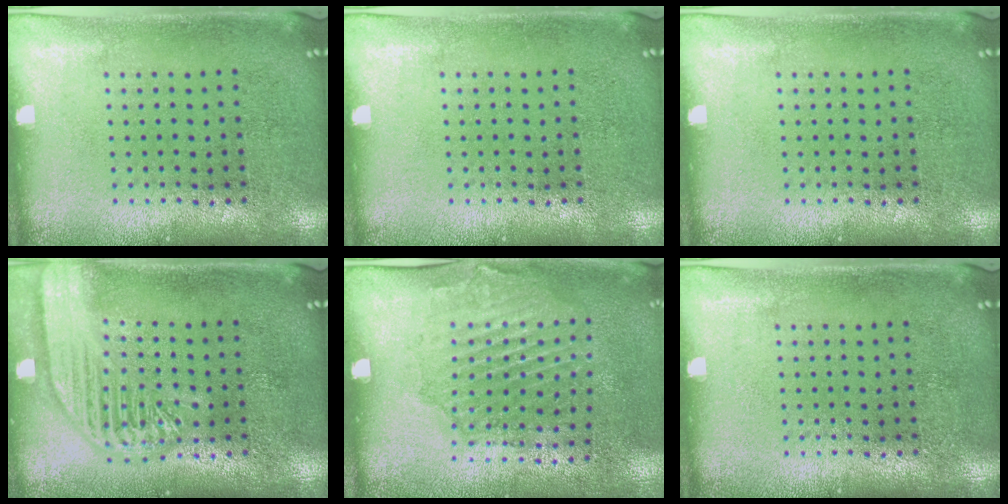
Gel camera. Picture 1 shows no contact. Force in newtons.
{"total": 0.0}
{"total": 0.0}
{"total": 2.8, "press": 2.8, "slide": 0.3}
{"total": 1.8, "press": 1.5, "slide": 0.9}
{"total": 0.0}